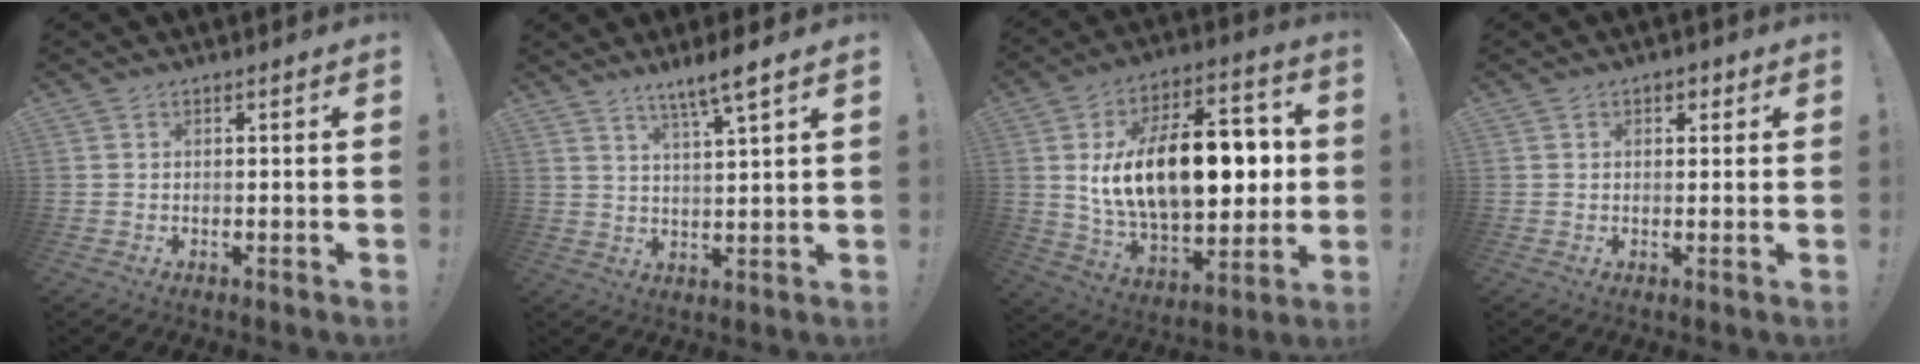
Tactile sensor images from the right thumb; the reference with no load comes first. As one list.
[{"total": 6.8, "force": [4.9, -0.2, 4.7], "torque": [-0.083, -0.027, 0.080]}, {"total": 25.4, "force": [2.4, 13.9, 21.1], "torque": [-0.350, -0.007, 0.047]}, {"total": 2.3, "force": [0.9, 1.7, 1.3], "torque": [-0.011, 0.001, 0.013]}]